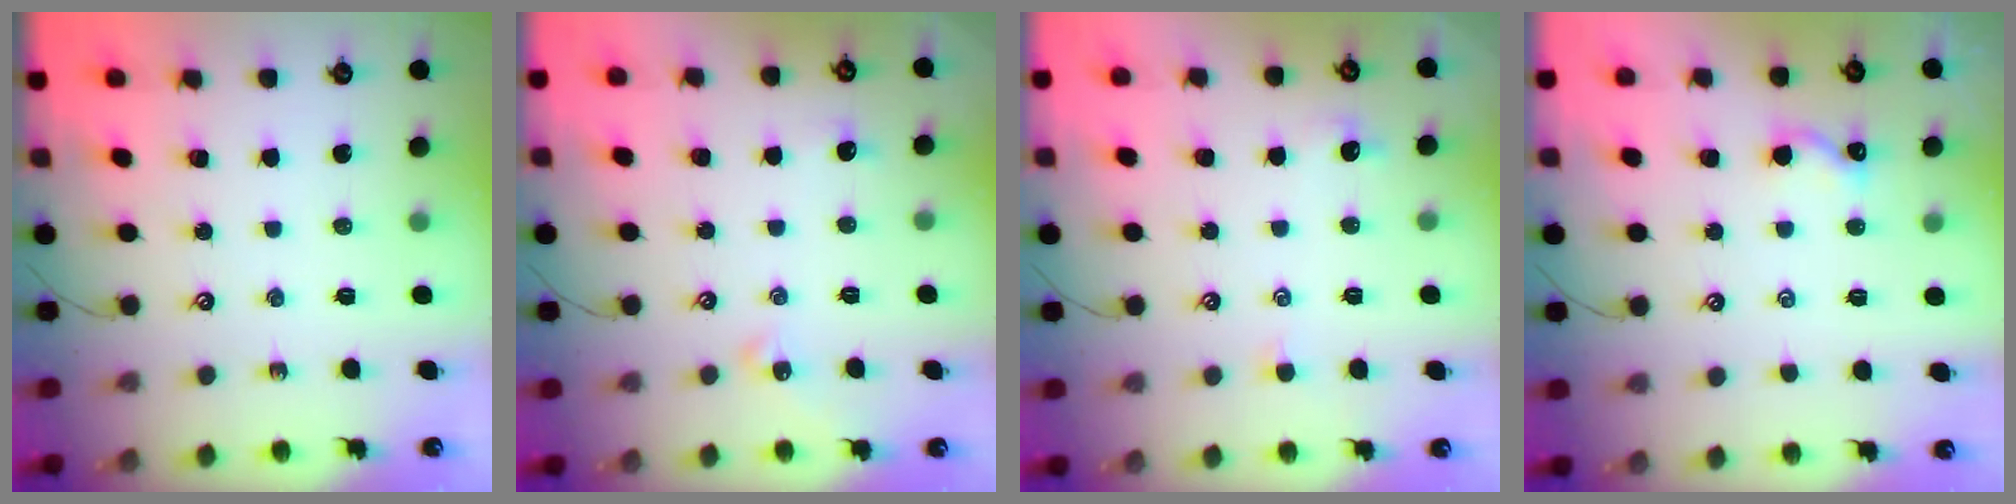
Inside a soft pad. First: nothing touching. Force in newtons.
{"total": 0.8, "press": 0.6, "slide": 0.4}
{"total": 0.6, "press": 0.2, "slide": 0.6}
{"total": 1.7, "press": 1.7, "slide": 0.3}